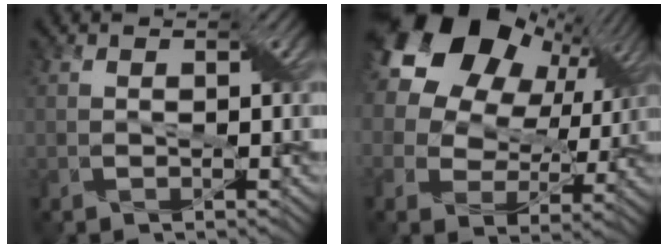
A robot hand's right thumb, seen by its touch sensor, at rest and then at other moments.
{"total": 22.1, "force": [9.4, 15.7, 12.4], "torque": [-0.300, 0.059, 0.165]}